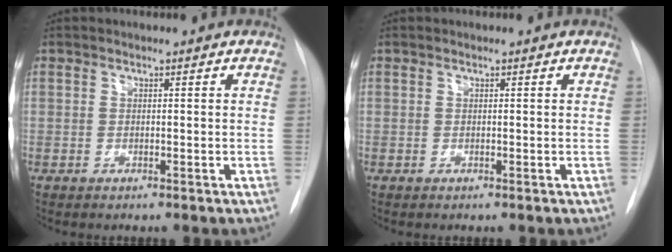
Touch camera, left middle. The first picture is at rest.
{"total": 0.0}